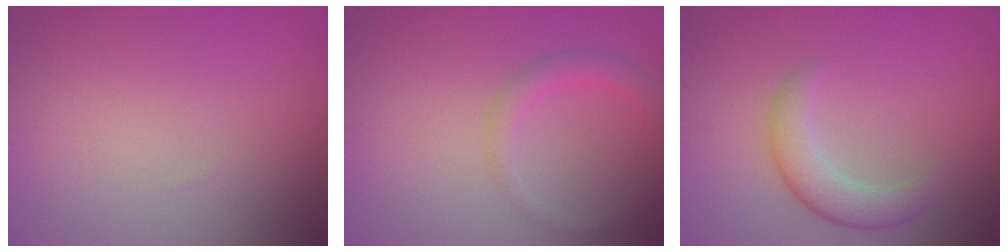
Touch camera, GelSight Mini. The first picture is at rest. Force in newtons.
{"total": 2.3, "press": 2.3, "slide": 0.1}
{"total": 3.5, "press": 3.5, "slide": 0.3}